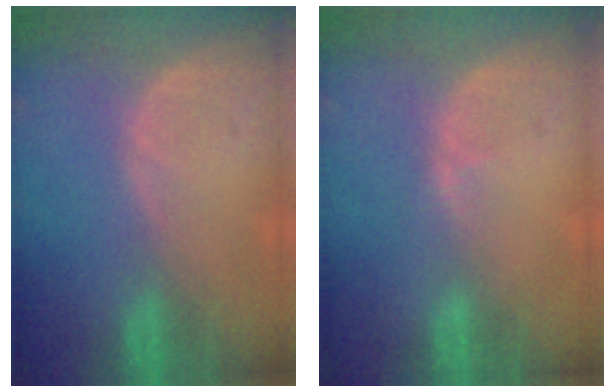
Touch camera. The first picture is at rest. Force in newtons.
{"total": 0.8, "press": 0.8, "slide": 0.4}